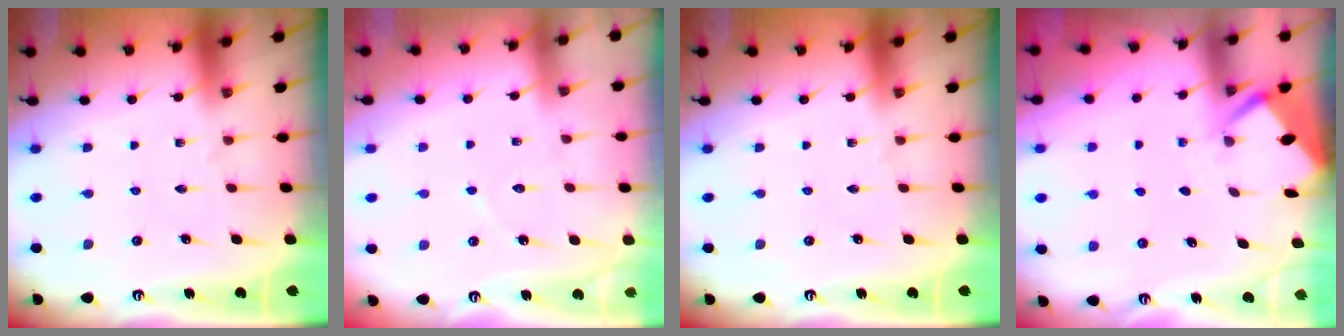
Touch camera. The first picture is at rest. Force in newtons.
{"total": 5.7, "press": 5.7, "slide": 0.7}
{"total": 0.0}
{"total": 2.7, "press": 2.7, "slide": 0.4}